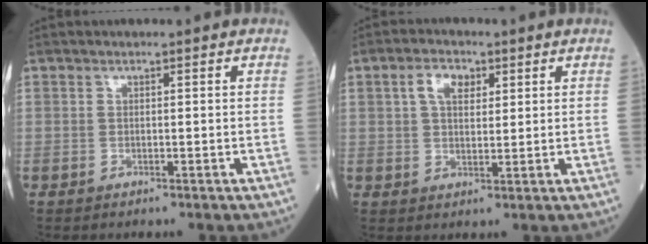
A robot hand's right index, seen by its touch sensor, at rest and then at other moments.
{"total": 4.6, "force": [1.9, 2.6, 3.3], "torque": [-0.067, 0.012, 0.035]}